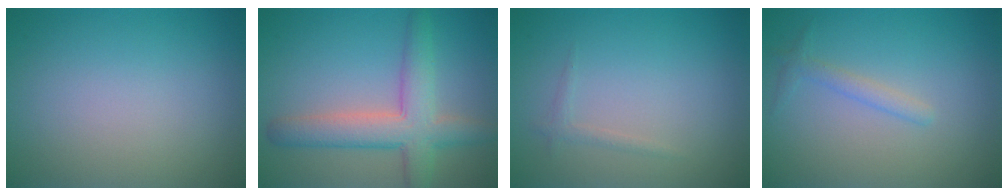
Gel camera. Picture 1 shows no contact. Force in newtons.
{"total": 5.6, "press": 5.6, "slide": 0.2}
{"total": 0.7, "press": 0.7, "slide": 0.1}
{"total": 1.4, "press": 1.4, "slide": 0.1}